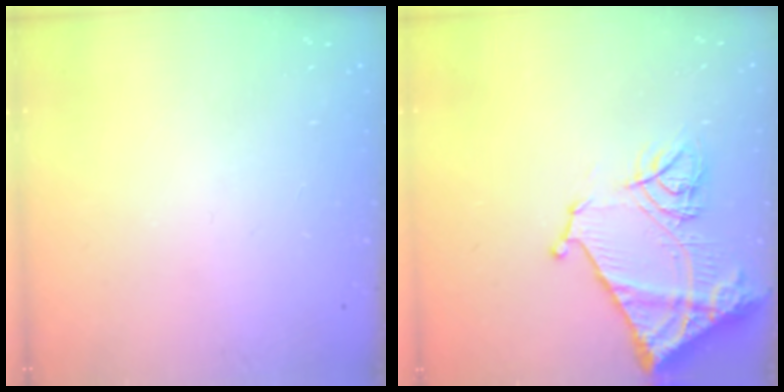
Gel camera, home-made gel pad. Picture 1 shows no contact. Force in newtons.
{"total": 17.3, "press": 17.3, "slide": 1.6}